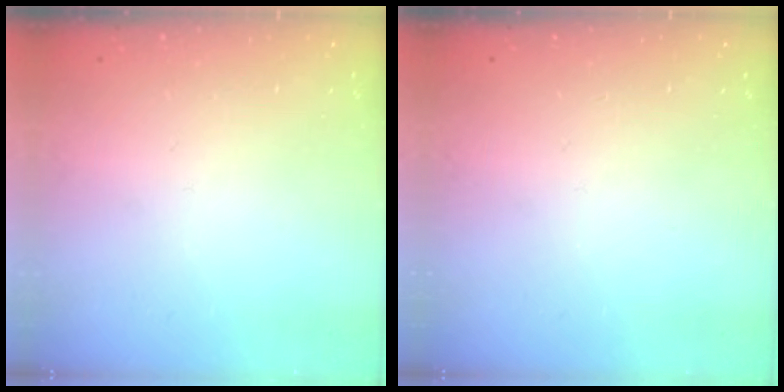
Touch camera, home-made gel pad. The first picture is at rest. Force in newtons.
{"total": 0.0}